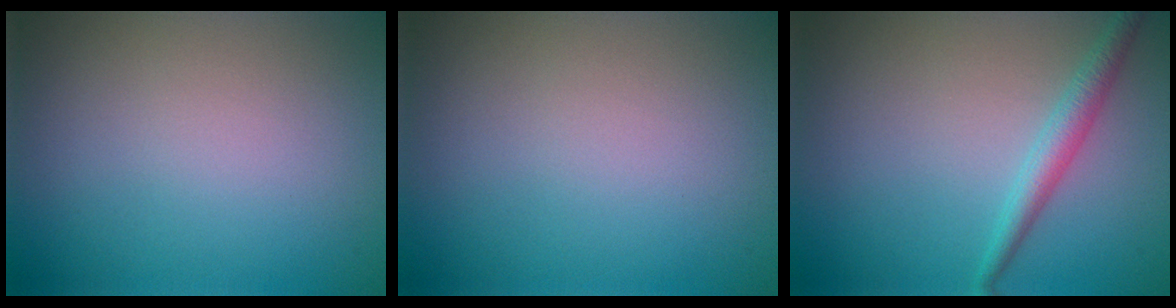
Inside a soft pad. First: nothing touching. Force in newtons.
{"total": 0.0}
{"total": 2.3, "press": 2.3, "slide": 0.1}